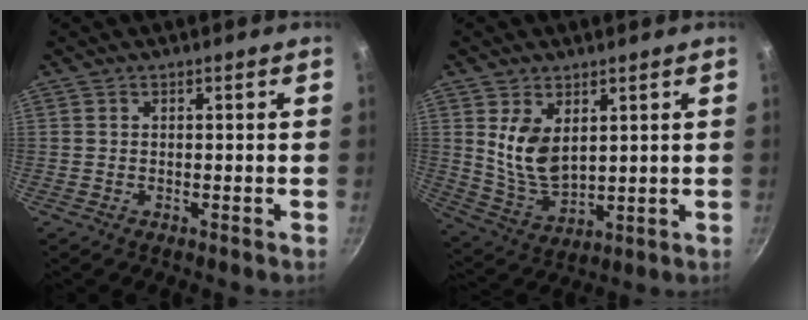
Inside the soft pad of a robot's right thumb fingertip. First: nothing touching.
{"total": 9.6, "force": [3.0, 5.8, 7.0], "torque": [-0.117, -0.033, 0.075]}